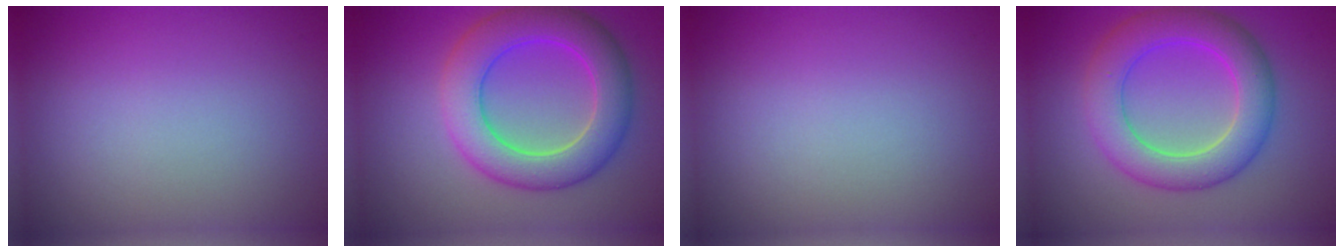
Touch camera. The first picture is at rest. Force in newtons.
{"total": 7.3, "press": 7.3, "slide": 0.2}
{"total": 0.0}
{"total": 6.6, "press": 6.6, "slide": 0.4}